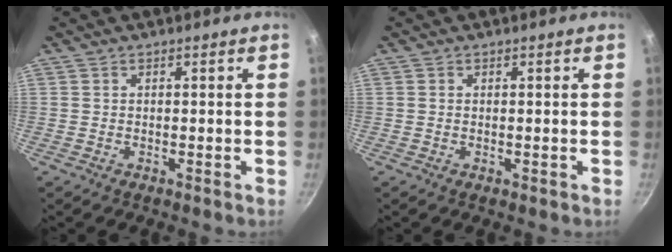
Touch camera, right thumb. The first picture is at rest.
{"total": 0.0}